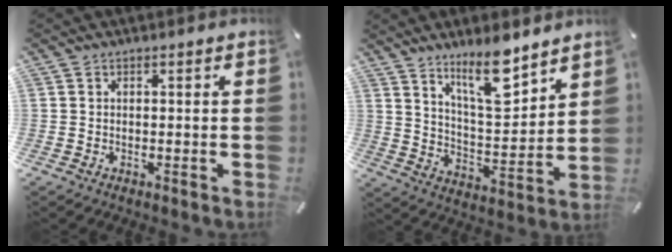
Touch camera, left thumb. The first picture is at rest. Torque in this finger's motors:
{"motor_torque": [2.17, 1.26, 1.27, -1.50, 0.47]}